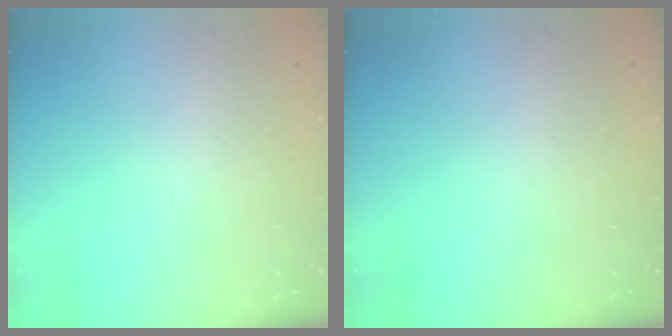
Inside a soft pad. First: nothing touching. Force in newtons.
{"total": 0.0}